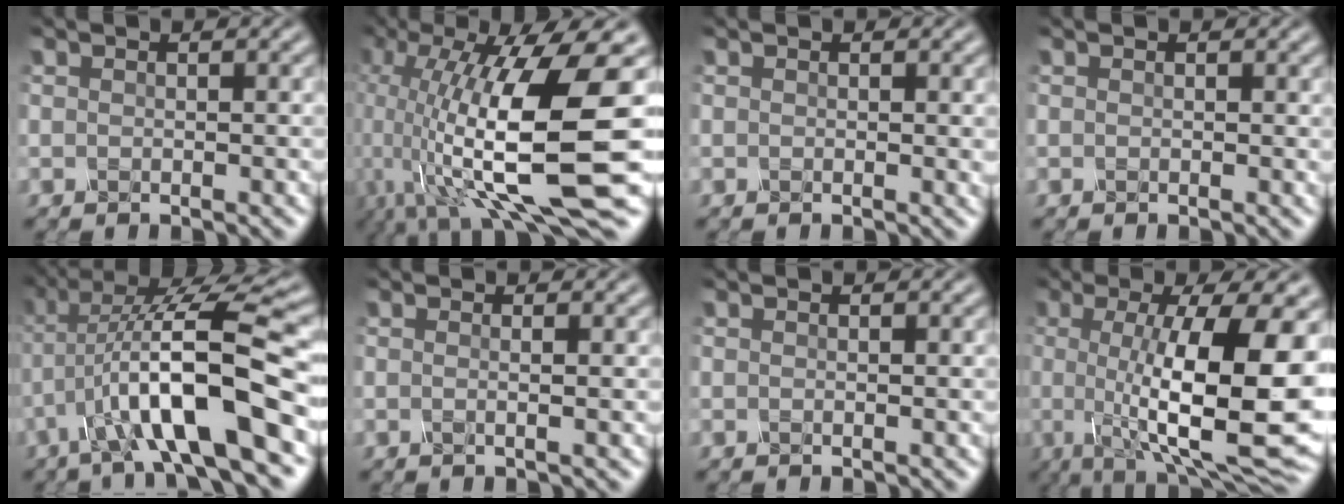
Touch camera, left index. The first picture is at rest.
{"total": 16.3, "force": [-1.1, 4.4, 15.6], "torque": [-0.298, 0.000, -0.007]}
{"total": 0.8, "force": [0.3, 0.3, 0.7], "torque": [-0.004, 0.000, 0.003]}
{"total": 0.0}
{"total": 10.9, "force": [-3.0, 2.4, 10.1], "torque": [-0.174, 0.013, -0.056]}
{"total": 1.4, "force": [0.1, 0.6, 1.2], "torque": [-0.013, -0.001, -0.018]}
{"total": 0.0}
{"total": 14.4, "force": [-0.5, 4.1, 13.8], "torque": [-0.183, -0.009, -0.009]}